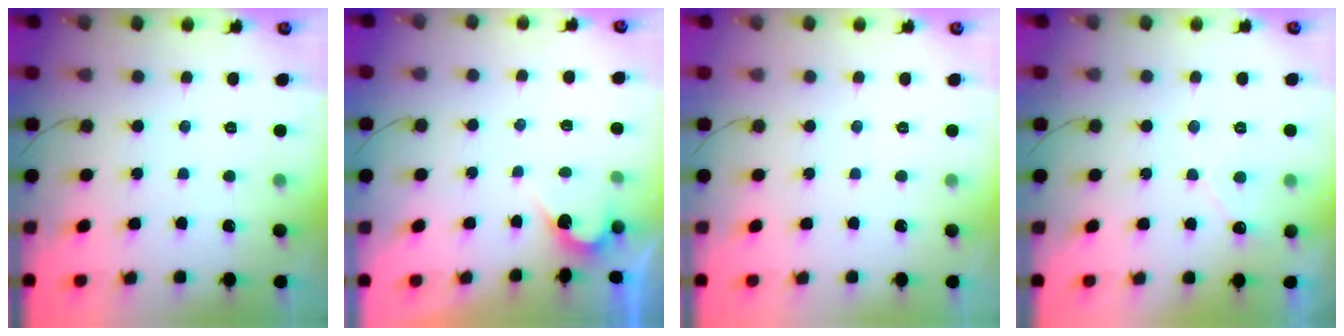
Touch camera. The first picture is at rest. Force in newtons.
{"total": 2.8, "press": 2.8, "slide": 0.2}
{"total": 0.0}
{"total": 4.5, "press": 4.5, "slide": 0.4}